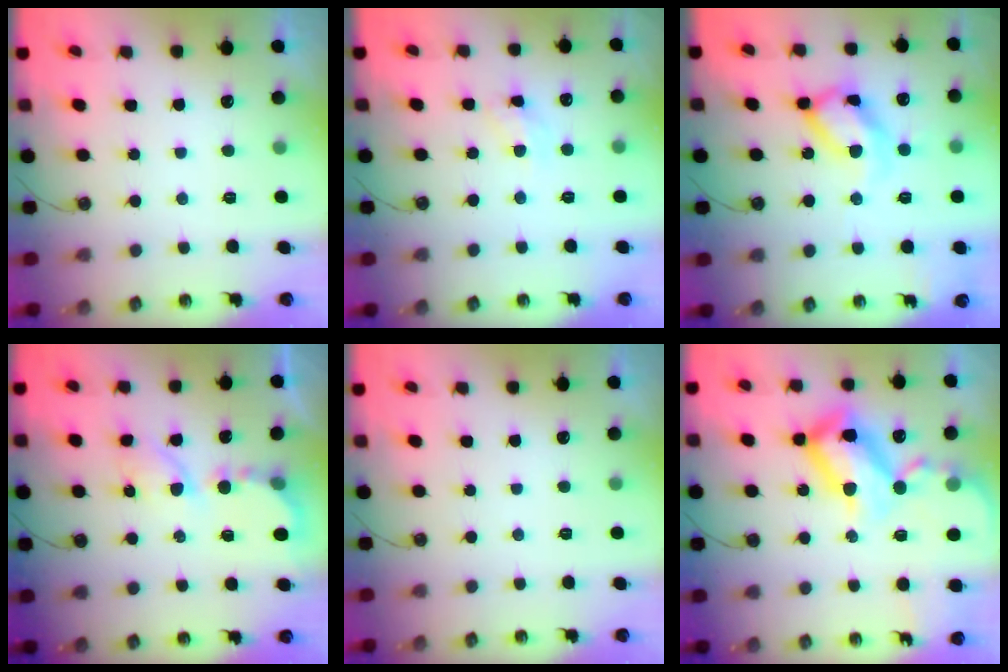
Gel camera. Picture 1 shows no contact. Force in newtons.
{"total": 7.7, "press": 7.6, "slide": 0.6}
{"total": 16.7, "press": 16.7, "slide": 1.6}
{"total": 6.2, "press": 6.2, "slide": 0.6}
{"total": 0.0}
{"total": 26.2, "press": 26.1, "slide": 2.5}